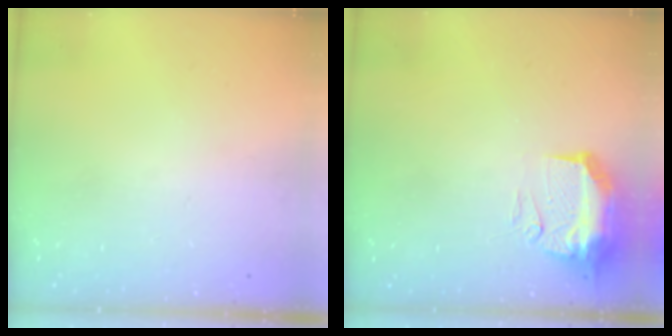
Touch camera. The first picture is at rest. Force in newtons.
{"total": 11.0, "press": 10.9, "slide": 1.1}